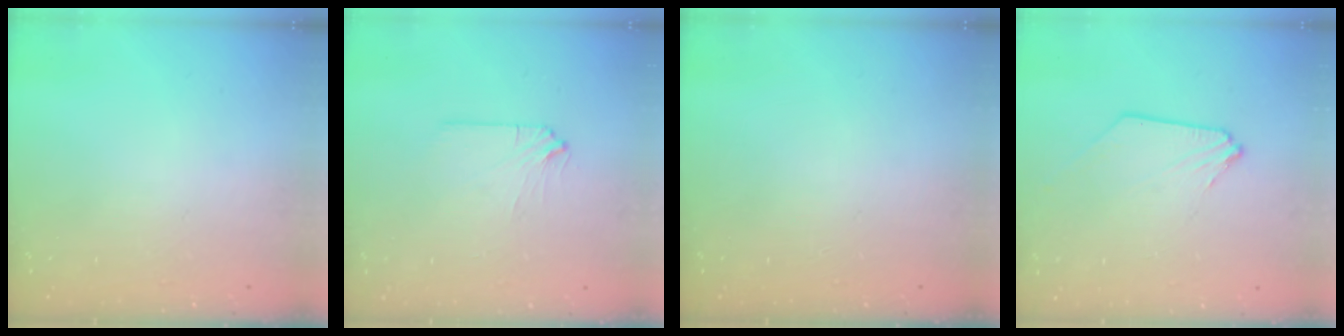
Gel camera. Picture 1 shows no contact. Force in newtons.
{"total": 2.5, "press": 2.5, "slide": 0.4}
{"total": 0.0}
{"total": 0.6, "press": 0.6, "slide": 0.1}